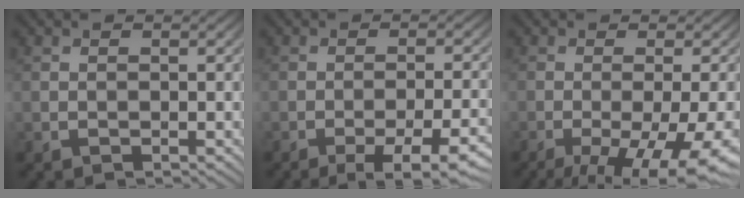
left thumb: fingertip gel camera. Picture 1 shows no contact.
{"total": 8.6, "force": [-5.5, 1.7, 6.5], "torque": [-0.100, 0.005, -0.065]}
{"total": 11.4, "force": [-5.7, 2.9, 9.4], "torque": [-0.136, -0.012, -0.073]}